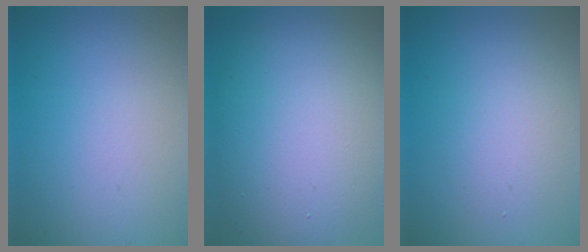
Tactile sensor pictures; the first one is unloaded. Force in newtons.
{"total": 12.0, "press": 12.0, "slide": 0.2}
{"total": 2.8, "press": 2.8, "slide": 0.2}